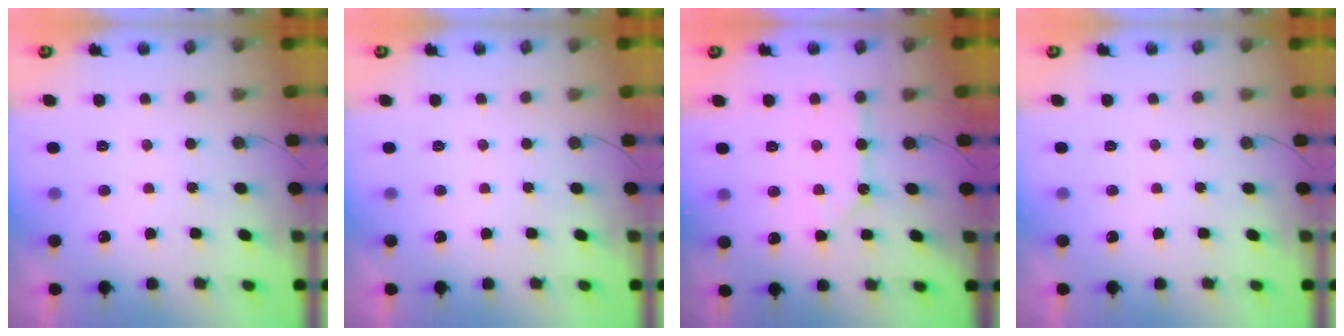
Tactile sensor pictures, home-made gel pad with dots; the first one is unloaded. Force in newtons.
{"total": 0.0}
{"total": 10.3, "press": 10.3, "slide": 1.1}
{"total": 0.0}